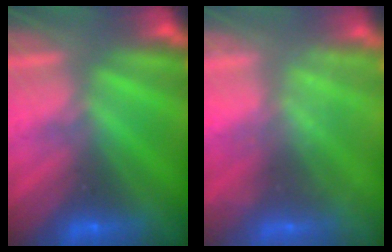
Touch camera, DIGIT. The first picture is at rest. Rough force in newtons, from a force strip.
{"total": 2.3}